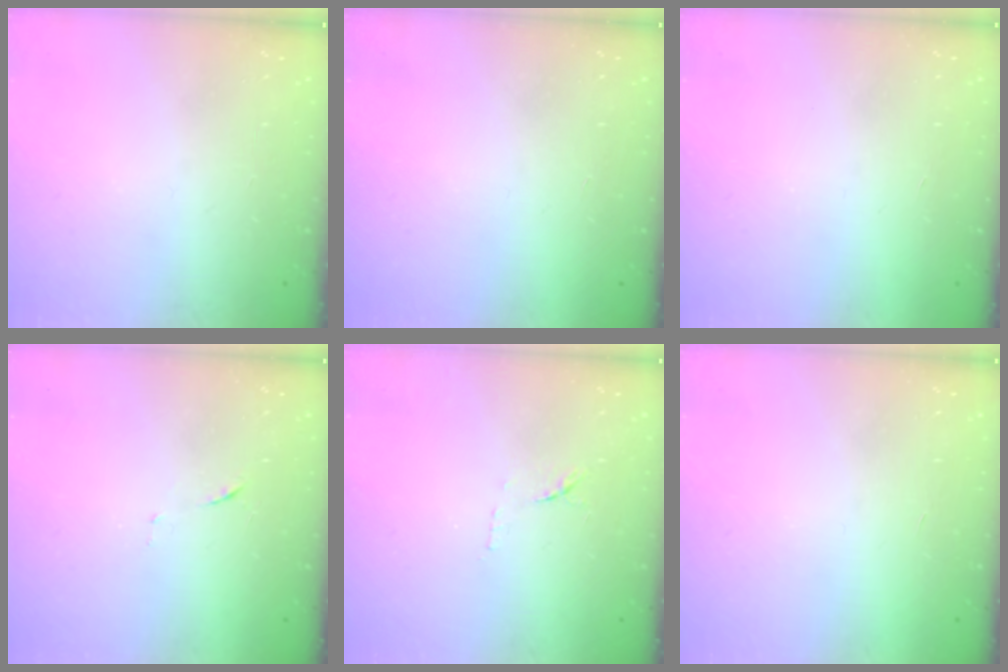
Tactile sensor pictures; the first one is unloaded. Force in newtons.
{"total": 1.7, "press": 1.7, "slide": 0.1}
{"total": 1.6, "press": 1.6, "slide": 0.1}
{"total": 6.7, "press": 6.6, "slide": 0.6}
{"total": 8.0, "press": 7.9, "slide": 0.9}
{"total": 1.7, "press": 1.7, "slide": 0.1}